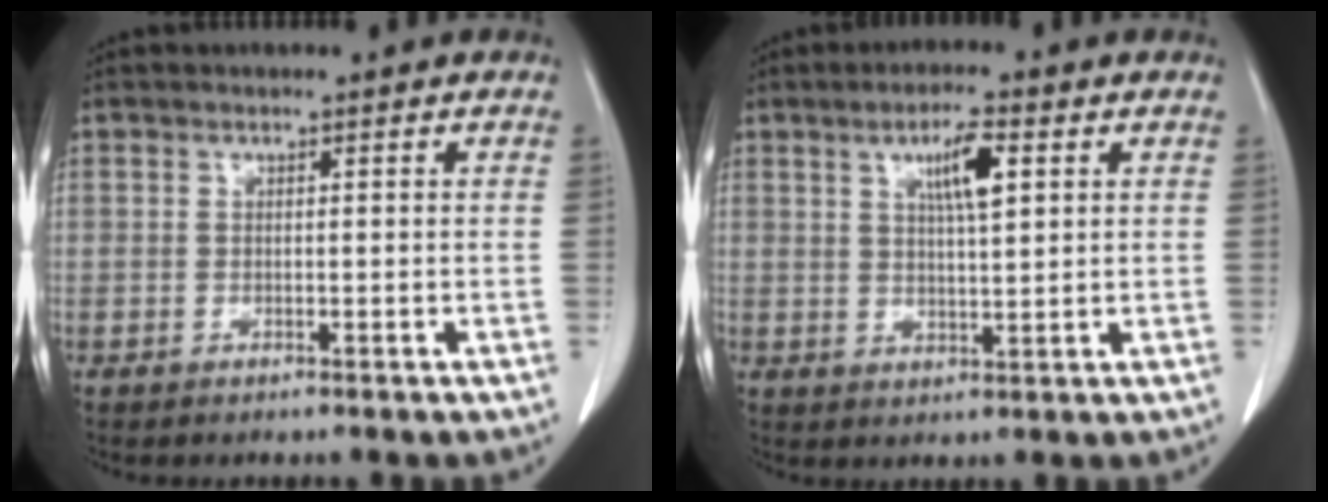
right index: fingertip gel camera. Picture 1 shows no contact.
{"total": 5.9, "force": [2.3, 0.9, 5.4], "torque": [-0.094, 0.003, 0.040]}